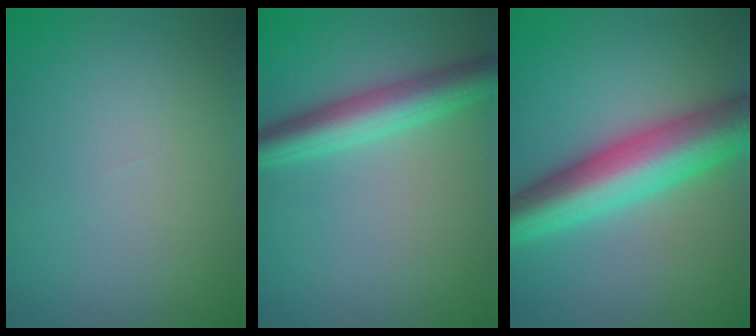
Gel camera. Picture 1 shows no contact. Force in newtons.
{"total": 4.7, "press": 4.7, "slide": 0.1}
{"total": 9.7, "press": 9.7, "slide": 0.2}